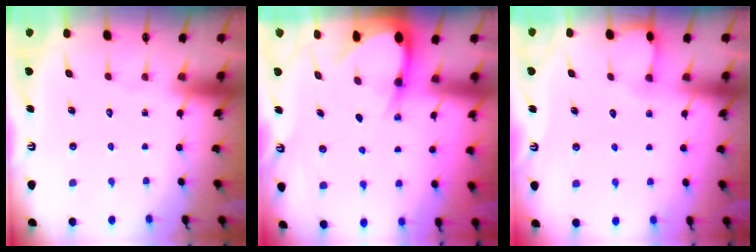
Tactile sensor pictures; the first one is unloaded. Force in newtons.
{"total": 6.4, "press": 6.4, "slide": 0.6}
{"total": 3.5, "press": 3.5, "slide": 0.5}